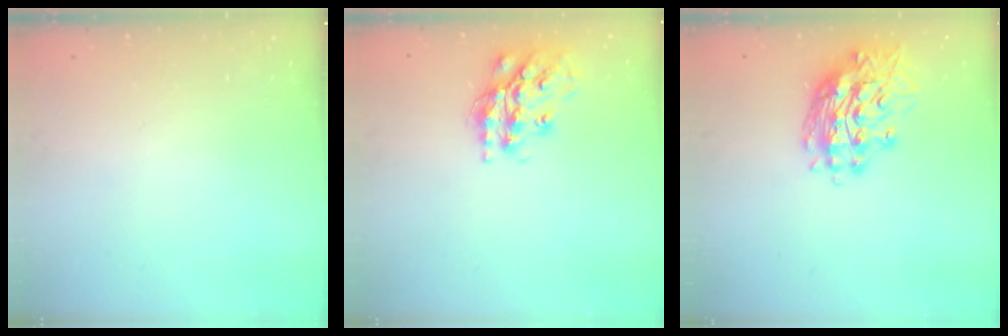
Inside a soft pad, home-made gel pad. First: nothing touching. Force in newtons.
{"total": 17.4, "press": 17.4, "slide": 1.4}
{"total": 15.0, "press": 14.9, "slide": 1.4}